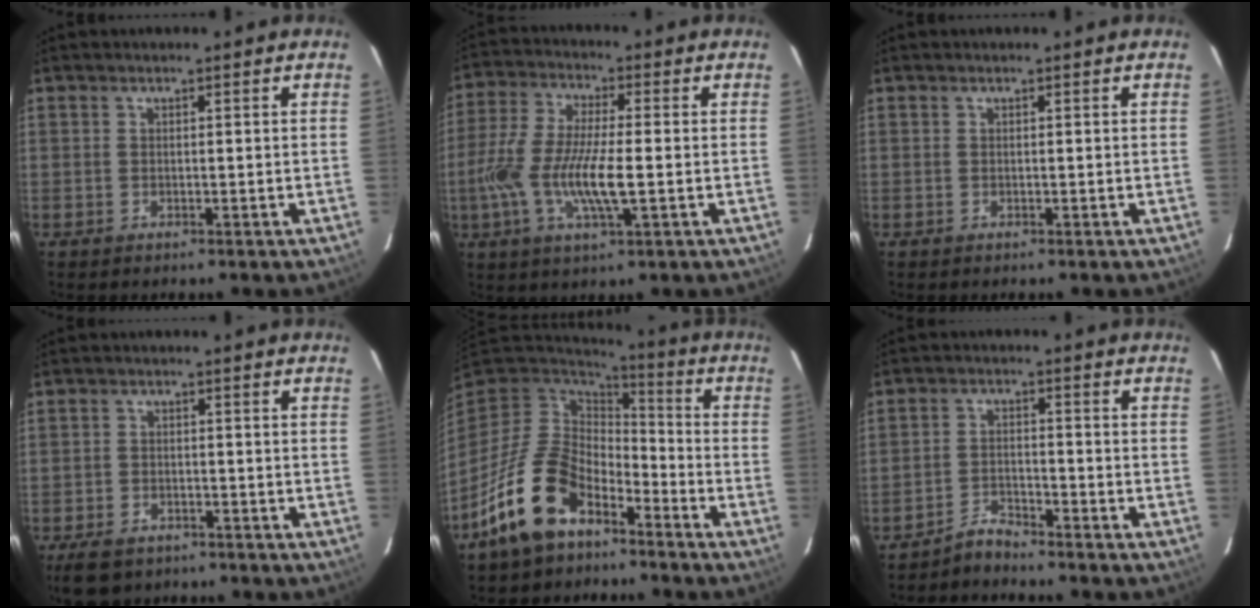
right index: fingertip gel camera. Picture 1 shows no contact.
{"total": 13.0, "force": [-2.7, 3.0, 12.4], "torque": [-0.259, -0.008, -0.056]}
{"total": 0.0}
{"total": 6.9, "force": [-4.9, 4.0, 2.8], "torque": [-0.078, -0.001, -0.080]}
{"total": 15.5, "force": [-9.1, 9.1, 8.7], "torque": [-0.188, 0.001, -0.162]}
{"total": 4.3, "force": [-4.1, 0.9, 0.6], "torque": [-0.023, 0.012, -0.075]}